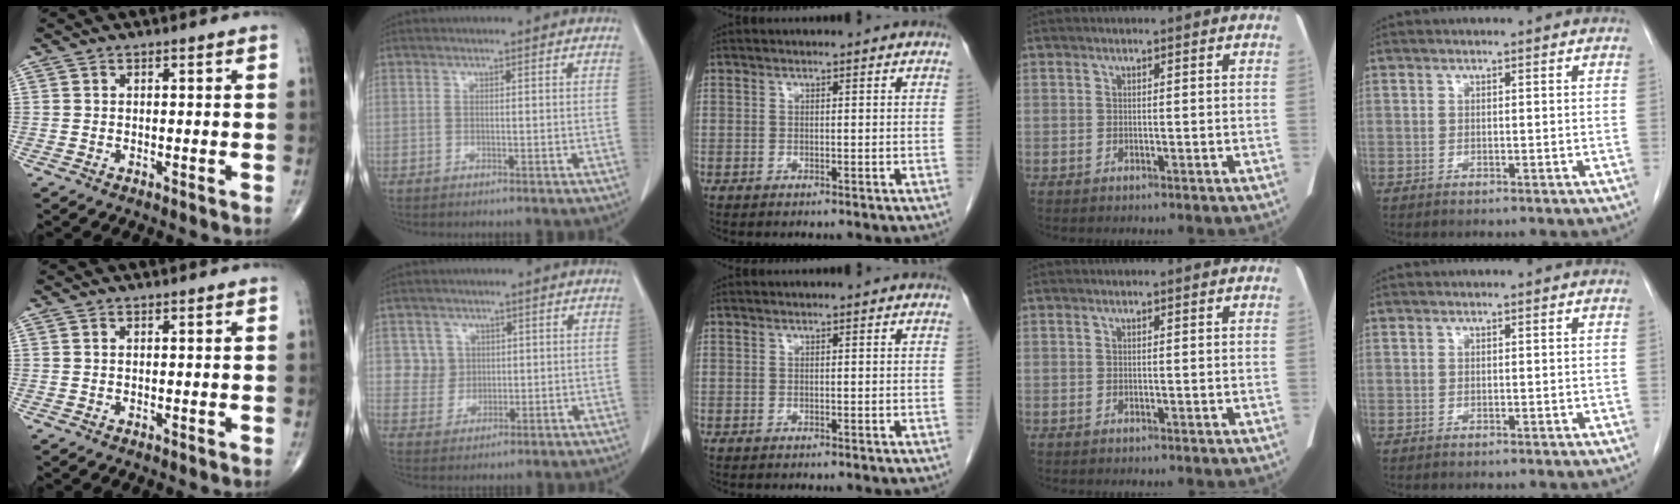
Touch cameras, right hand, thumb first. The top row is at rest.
{"index": {"total": 4.3, "force": [1.2, 4.1, 0.0], "torque": [0.010, 0.010, 0.025]}}